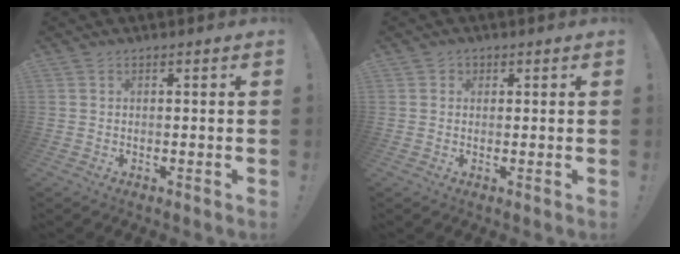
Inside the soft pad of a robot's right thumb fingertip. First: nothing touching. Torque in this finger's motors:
{"motor_torque": [-0.13, 0.21, 0.17, -0.02, -0.01]}